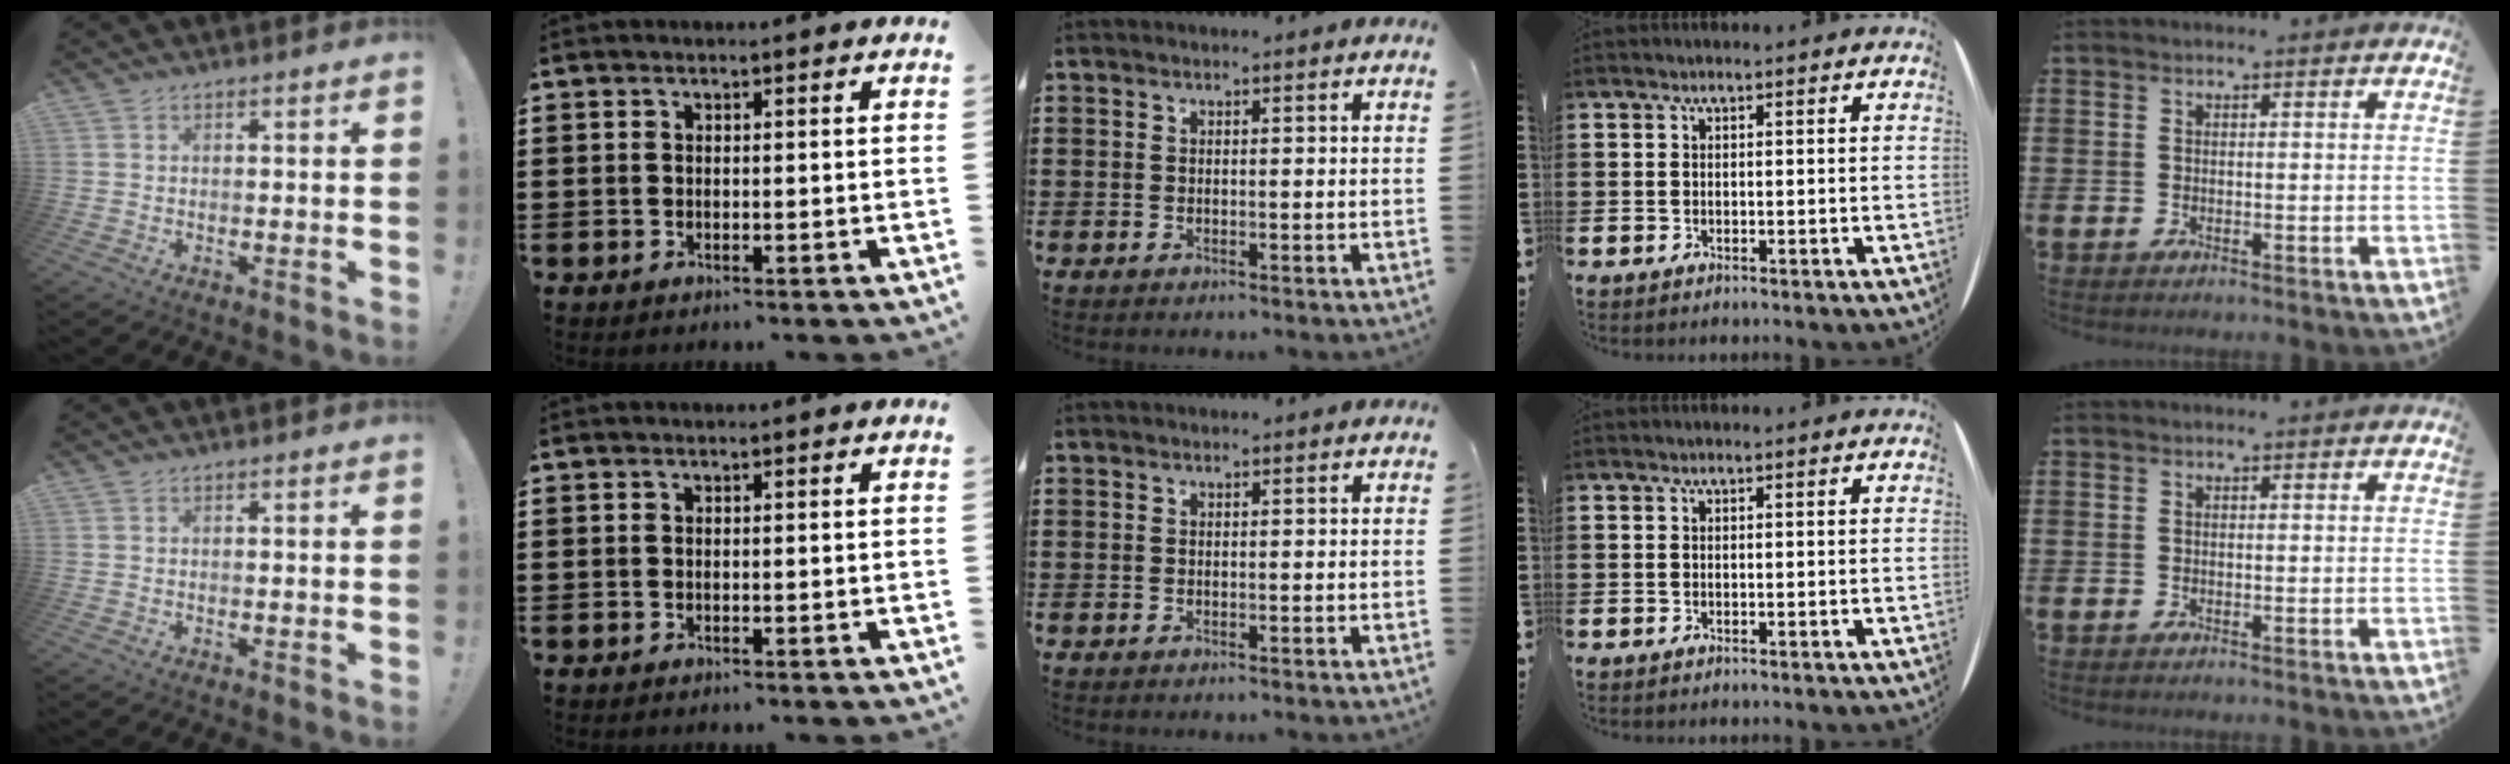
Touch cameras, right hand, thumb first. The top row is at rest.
{}